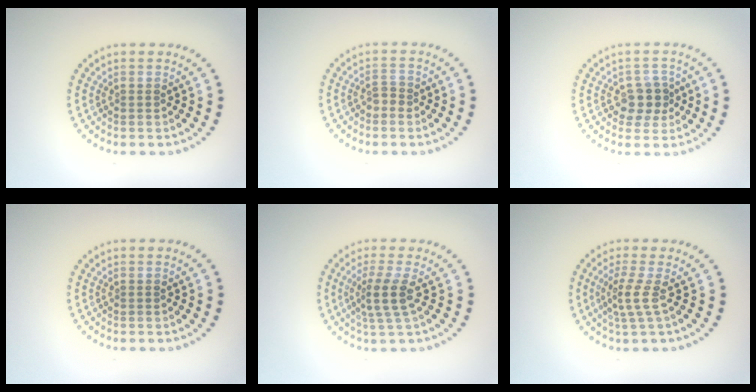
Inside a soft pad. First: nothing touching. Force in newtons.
{"total": 1.2, "press": 1.1, "slide": 0.5}
{"total": 2.9, "press": 2.7, "slide": 1.1}
{"total": 0.0}
{"total": 2.8, "press": 2.2, "slide": 1.8}
{"total": 2.2, "press": 1.5, "slide": 1.6}